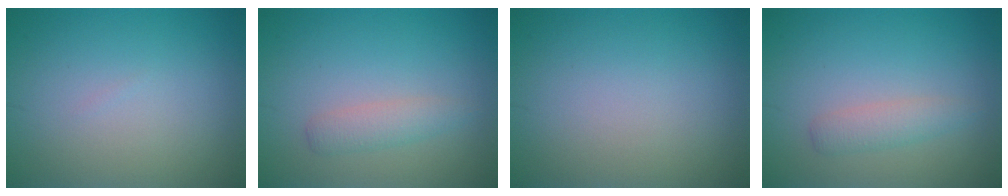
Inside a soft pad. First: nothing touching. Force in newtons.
{"total": 1.8, "press": 1.8, "slide": 0.0}
{"total": 0.0}
{"total": 1.8, "press": 1.8, "slide": 0.0}